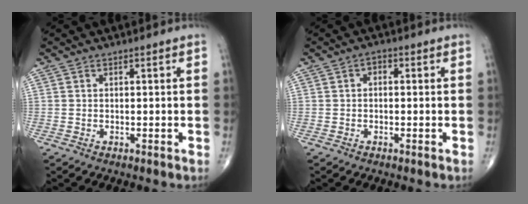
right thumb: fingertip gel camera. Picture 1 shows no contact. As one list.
[{"total": 1.6, "force": [0.0, 1.1, 1.1], "torque": [-0.008, 0.008, -0.008]}]